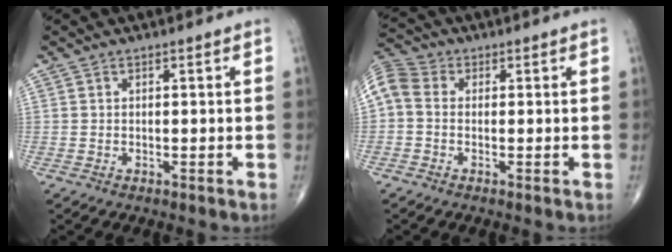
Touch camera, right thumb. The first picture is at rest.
{"total": 6.7, "force": [0.2, 5.1, 4.3], "torque": [-0.094, 0.019, -0.010]}